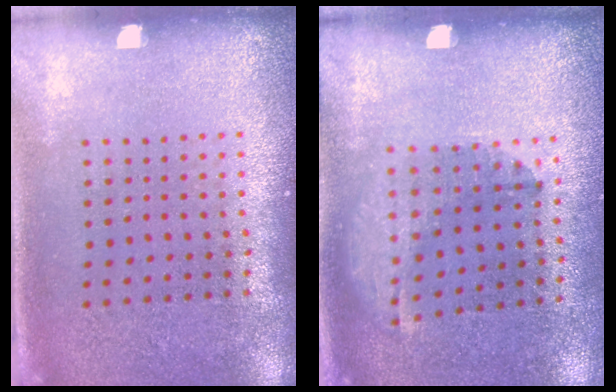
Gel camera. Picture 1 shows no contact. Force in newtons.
{"total": 1.4, "press": 0.9, "slide": 1.1}